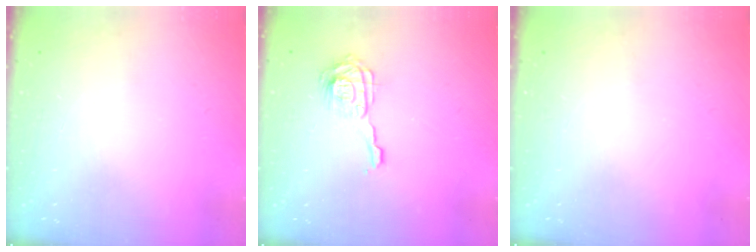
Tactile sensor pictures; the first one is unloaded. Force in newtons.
{"total": 10.2, "press": 10.2, "slide": 0.8}
{"total": 0.0}